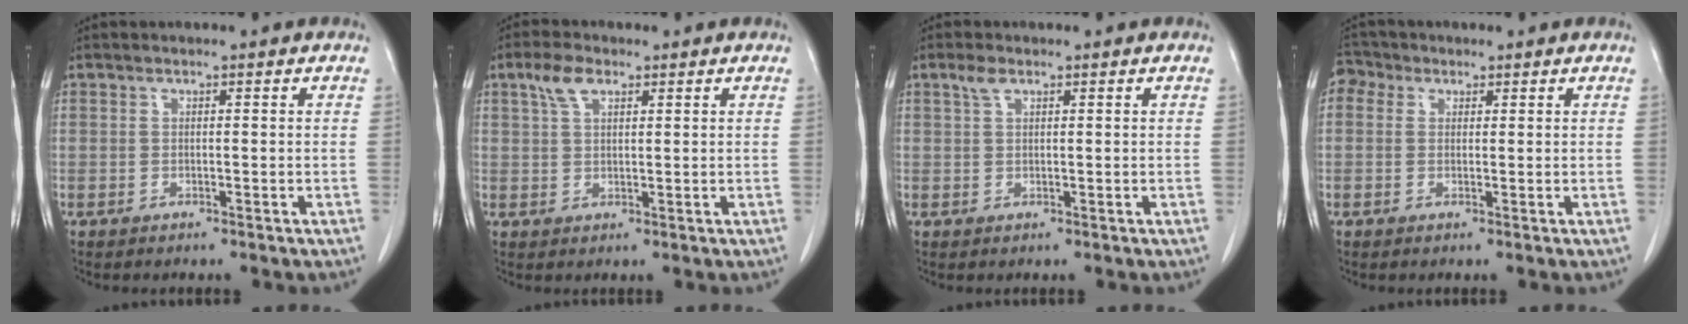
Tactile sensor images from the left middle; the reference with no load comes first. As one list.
[{"total": 3.7, "force": [2.1, 1.7, 2.6], "torque": [-0.058, 0.013, 0.045]}, {"total": 1.6, "force": [1.0, 0.7, 1.1], "torque": [-0.025, 0.010, 0.022]}, {"total": 3.3, "force": [1.5, 2.7, 1.2], "torque": [-0.026, 0.017, 0.027]}]